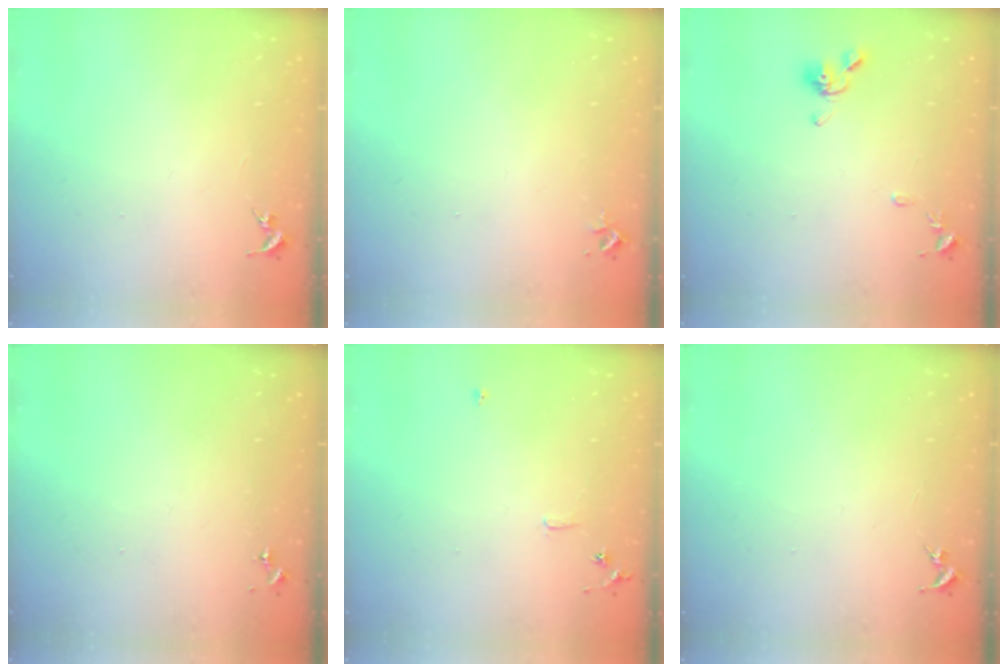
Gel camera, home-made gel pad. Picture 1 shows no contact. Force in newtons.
{"total": 2.4, "press": 2.4, "slide": 0.3}
{"total": 9.4, "press": 9.4, "slide": 1.0}
{"total": 0.0}
{"total": 5.6, "press": 5.6, "slide": 0.6}
{"total": 0.0}